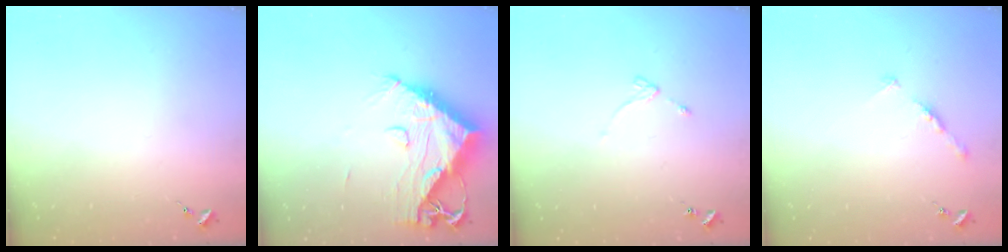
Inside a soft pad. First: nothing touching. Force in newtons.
{"total": 15.8, "press": 15.7, "slide": 1.7}
{"total": 4.3, "press": 4.2, "slide": 0.6}
{"total": 4.8, "press": 4.7, "slide": 0.5}